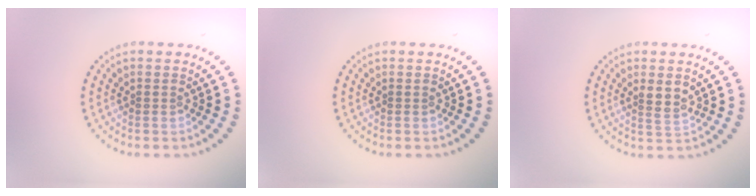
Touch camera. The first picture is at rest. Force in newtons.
{"total": 0.0}
{"total": 1.9, "press": 1.7, "slide": 0.9}